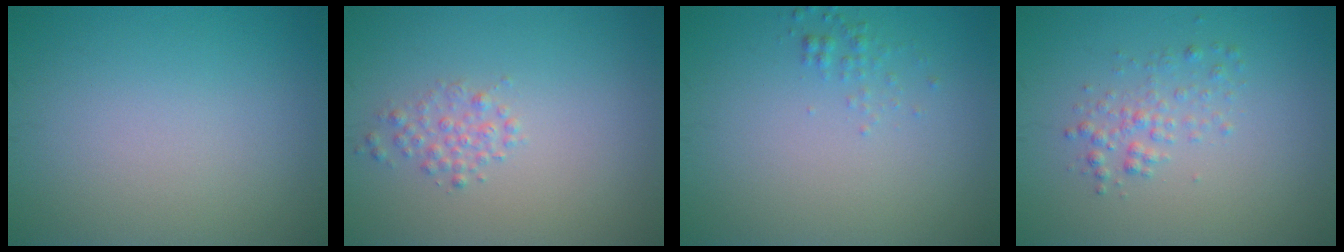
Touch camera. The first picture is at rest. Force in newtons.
{"total": 1.5, "press": 1.5, "slide": 0.1}
{"total": 0.9, "press": 0.9, "slide": 0.0}
{"total": 1.8, "press": 1.8, "slide": 0.0}